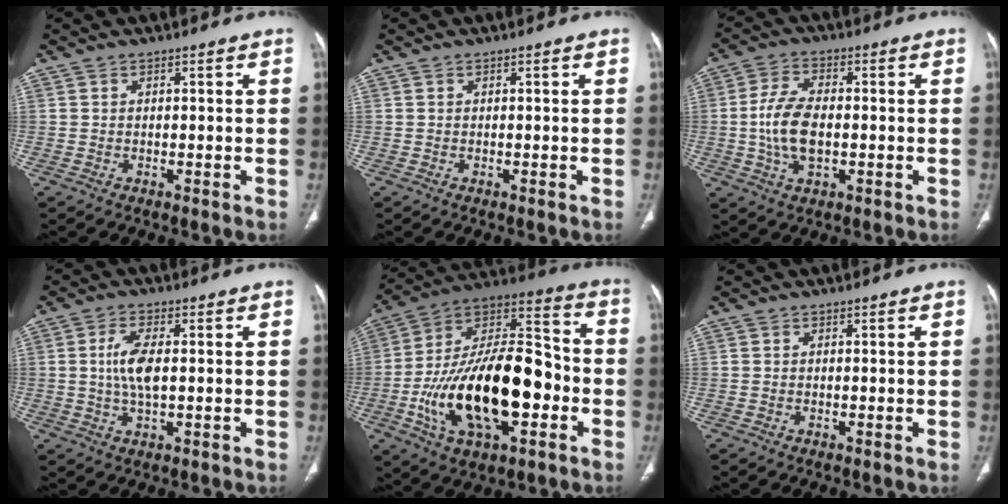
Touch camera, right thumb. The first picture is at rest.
{"total": 0.0}
{"total": 9.6, "force": [-0.9, 5.1, 8.1], "torque": [-0.163, 0.007, -0.017]}
{"total": 6.0, "force": [0.4, 2.3, 5.5], "torque": [-0.122, -0.002, 0.006]}
{"total": 28.6, "force": [-6.8, 14.1, 23.9], "torque": [-0.417, 0.037, -0.107]}
{"total": 0.0}